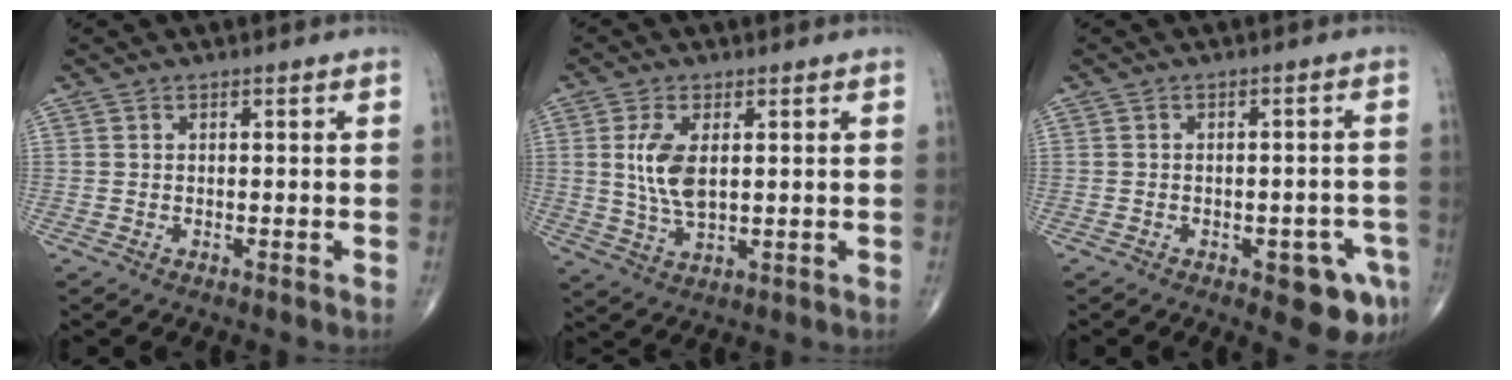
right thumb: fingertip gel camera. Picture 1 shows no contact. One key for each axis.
{"total": 7.4, "fx": 1.3, "fy": 3.5, "fz": 6.3, "tx": -0.130, "ty": -0.010, "tz": 0.030}
{"total": 7.9, "fx": -3.6, "fy": 3.1, "fz": 6.2, "tx": -0.054, "ty": 0.014, "tz": -0.040}